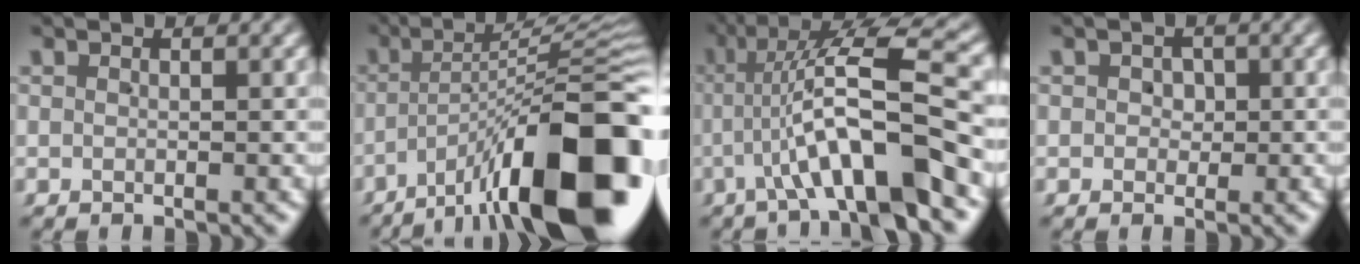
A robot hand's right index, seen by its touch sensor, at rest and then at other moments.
{"total": 14.6, "force": [-6.8, 4.5, 12.1], "torque": [-0.146, 0.011, -0.100]}
{"total": 10.4, "force": [-0.3, 2.8, 10.0], "torque": [-0.157, 0.011, -0.005]}
{"total": 1.5, "force": [-0.1, 1.4, 0.4], "torque": [0.007, -0.001, -0.003]}